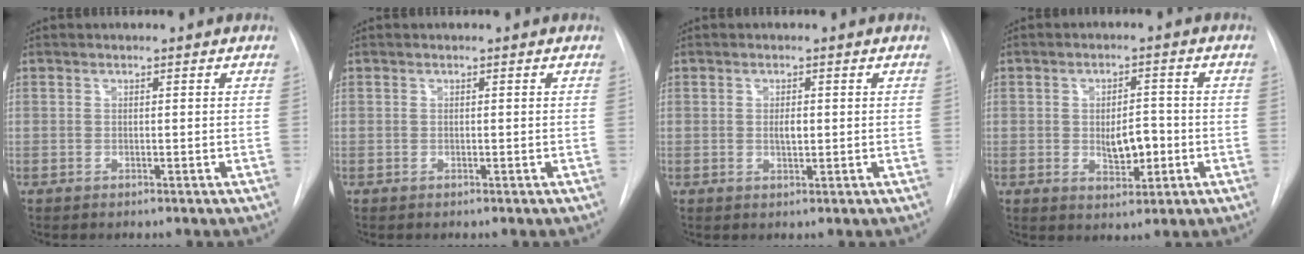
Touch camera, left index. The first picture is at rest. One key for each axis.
{"total": 0.0}
{"total": 1.6, "fx": 0.1, "fy": 0.7, "fz": 1.5, "tx": -0.027, "ty": -0.001, "tz": 0.001}
{"total": 5.3, "fx": -0.9, "fy": 2.6, "fz": 4.5, "tx": -0.065, "ty": -0.001, "tz": -0.007}